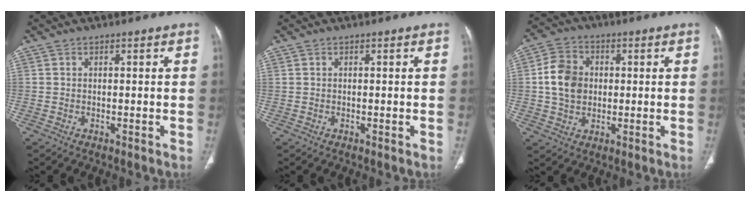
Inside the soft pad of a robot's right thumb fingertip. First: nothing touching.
{"total": 0.0}
{"total": 10.5, "force": [0.8, 8.4, 6.3], "torque": [-0.097, 0.007, 0.012]}